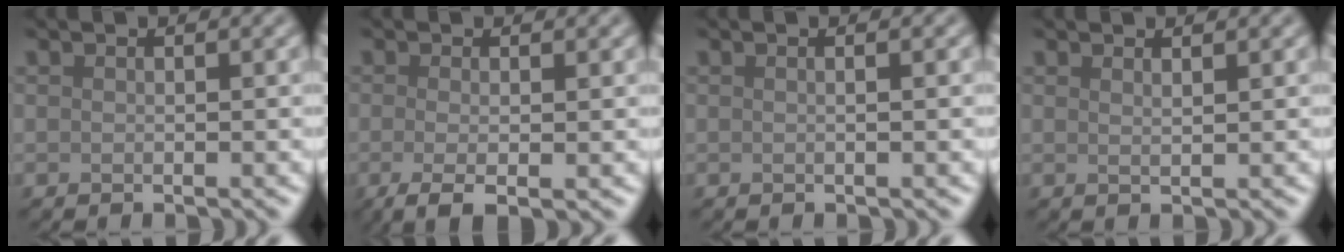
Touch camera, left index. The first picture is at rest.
{"total": 3.3, "force": [-0.7, 0.9, 3.1], "torque": [-0.054, -0.008, -0.015]}
{"total": 1.5, "force": [0.2, 0.6, 1.4], "torque": [-0.009, -0.001, -0.010]}
{"total": 1.0, "force": [0.8, 0.3, 0.6], "torque": [-0.004, 0.000, 0.007]}